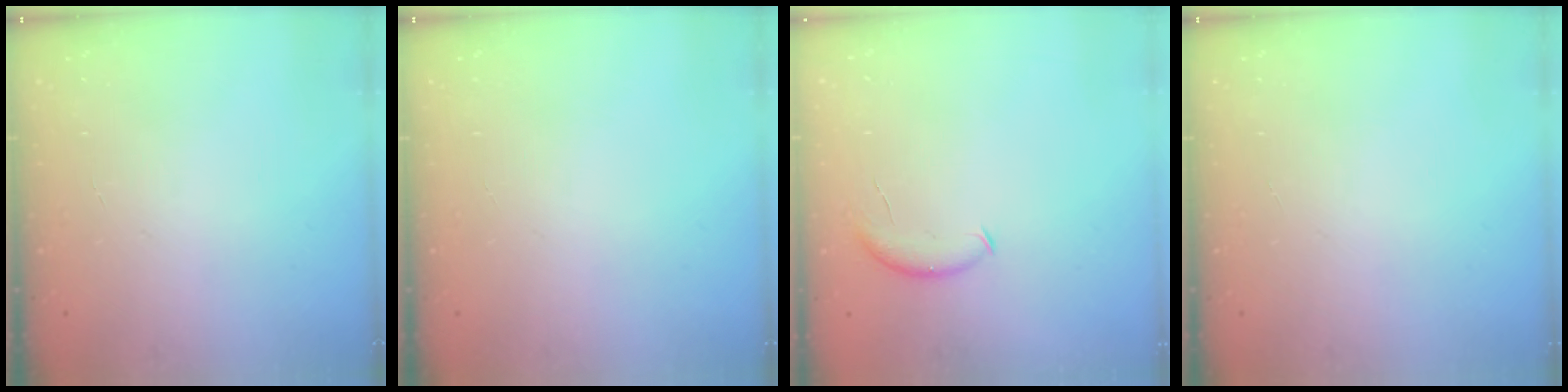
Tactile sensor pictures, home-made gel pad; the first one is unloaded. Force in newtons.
{"total": 0.0}
{"total": 6.8, "press": 6.8, "slide": 0.6}
{"total": 0.0}